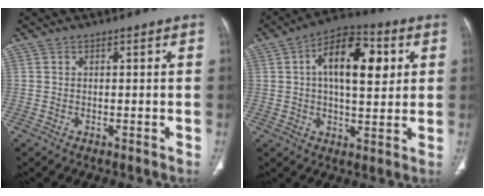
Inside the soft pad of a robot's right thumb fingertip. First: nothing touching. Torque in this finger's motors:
{"motor_torque": [-0.64, 1.35, 0.77, -0.09, 0.12]}